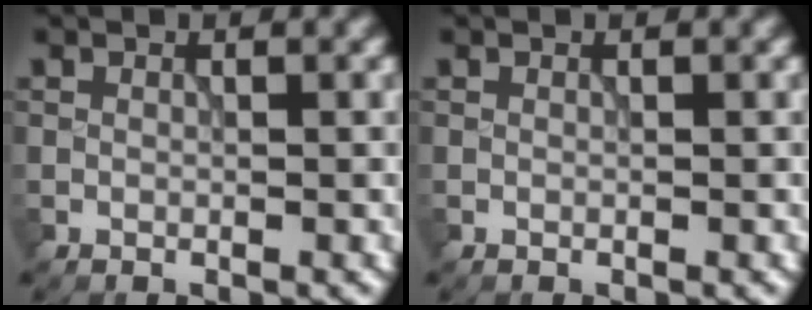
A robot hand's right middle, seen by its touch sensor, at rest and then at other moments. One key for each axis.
{"total": 0.0}